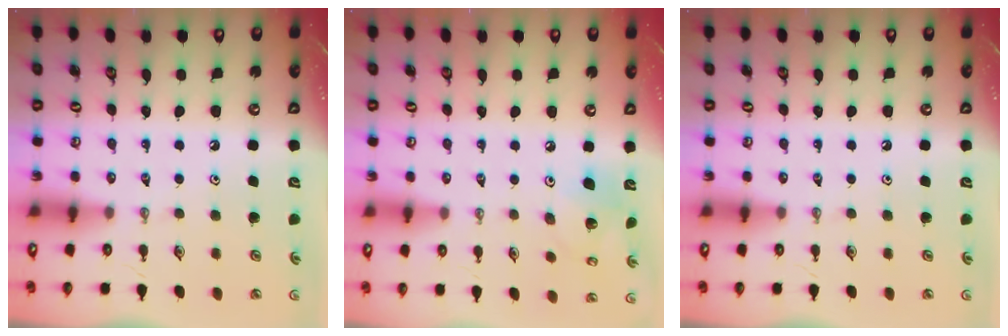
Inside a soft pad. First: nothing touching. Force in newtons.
{"total": 10.1, "press": 9.7, "slide": 2.8}
{"total": 0.0}